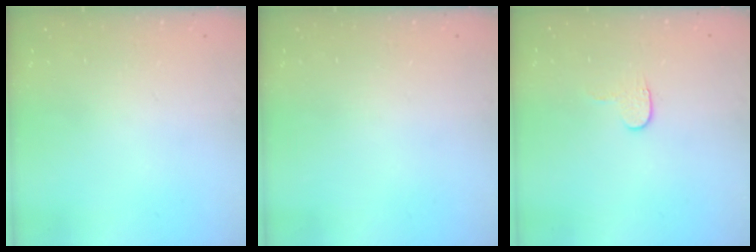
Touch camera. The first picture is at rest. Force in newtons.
{"total": 0.0}
{"total": 3.8, "press": 3.8, "slide": 0.3}